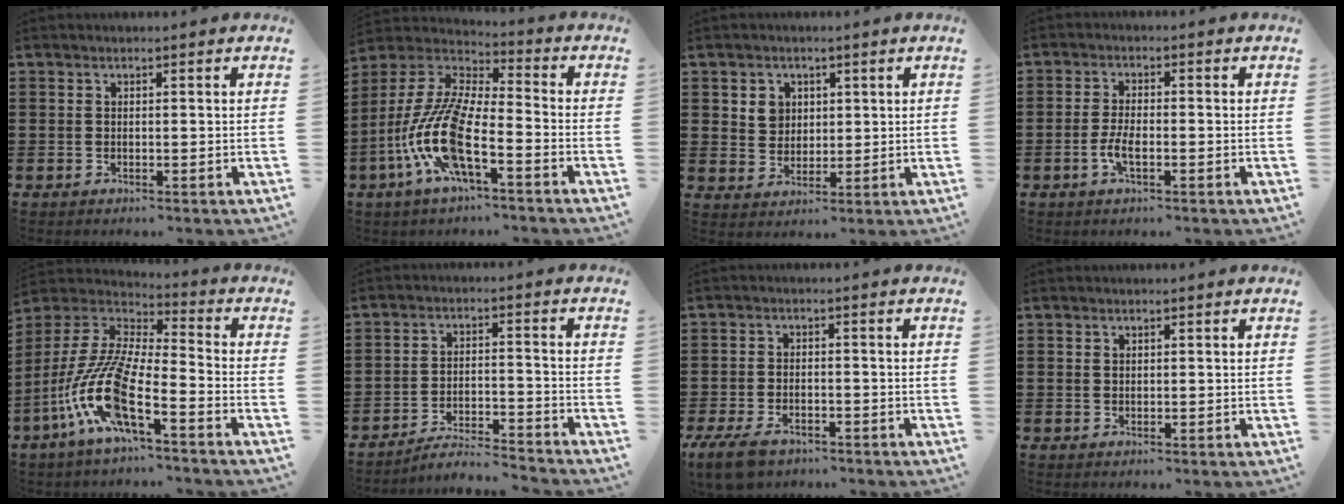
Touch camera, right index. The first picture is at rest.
{"total": 12.8, "force": [-6.2, 3.3, 10.7], "torque": [-0.260, -0.019, -0.132]}
{"total": 3.9, "force": [1.6, 3.4, 0.9], "torque": [-0.033, 0.012, 0.028]}
{"total": 3.3, "force": [-1.2, 1.0, 2.9], "torque": [-0.066, -0.006, -0.025]}
{"total": 13.0, "force": [-7.2, 2.6, 10.5], "torque": [-0.246, -0.019, -0.148]}
{"total": 4.9, "force": [-4.7, 0.2, 1.1], "torque": [-0.029, -0.001, -0.097]}
{"total": 4.1, "force": [-3.4, 1.4, 1.9], "torque": [-0.052, -0.006, -0.068]}
{"total": 0.7, "force": [0.4, 0.5, 0.2], "torque": [-0.005, 0.001, 0.009]}